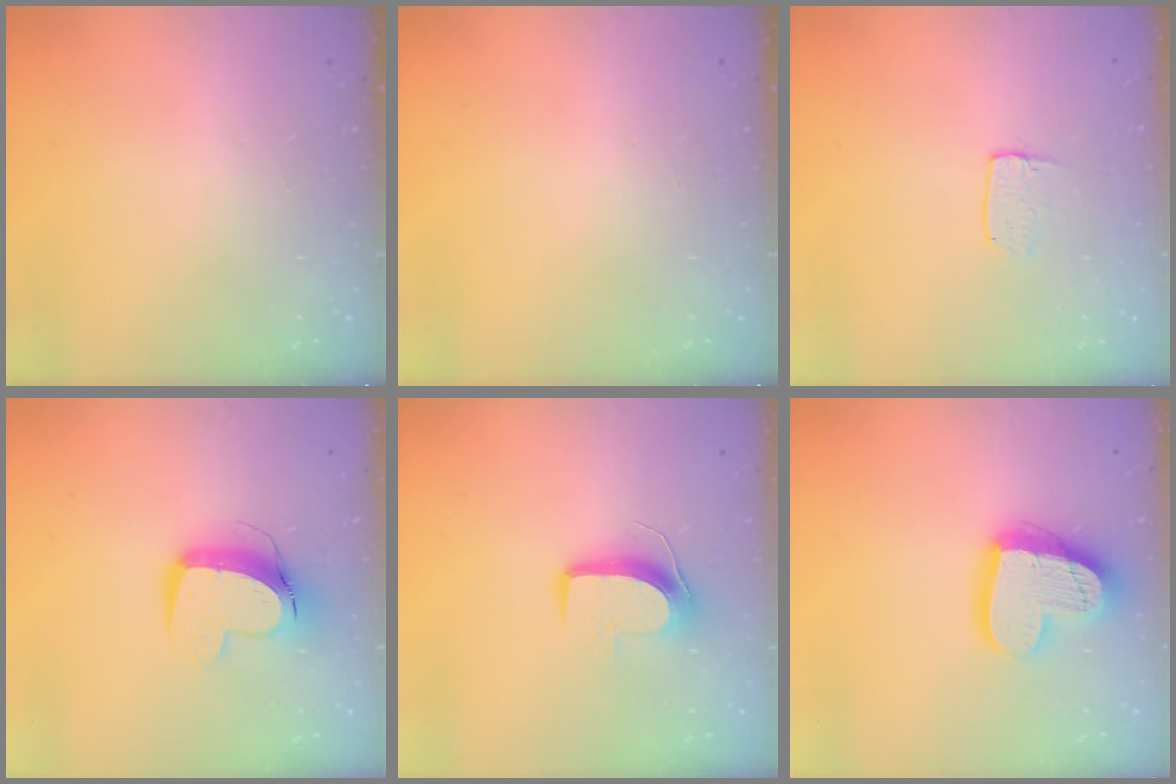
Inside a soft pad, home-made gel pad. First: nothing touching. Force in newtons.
{"total": 0.0}
{"total": 3.6, "press": 3.6, "slide": 0.3}
{"total": 10.2, "press": 10.2, "slide": 1.0}
{"total": 9.0, "press": 9.0, "slide": 0.2}
{"total": 17.8, "press": 17.7, "slide": 1.4}